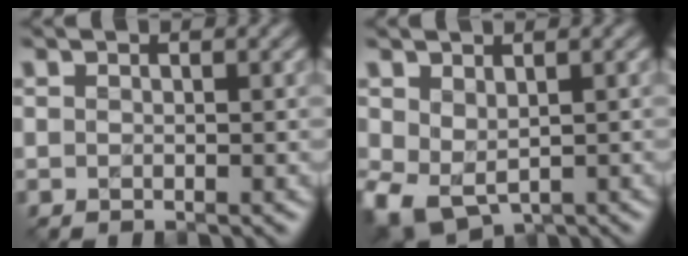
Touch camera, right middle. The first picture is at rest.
{"total": 4.4, "force": [-0.3, 3.1, 3.1], "torque": [-0.078, -0.014, 0.001]}